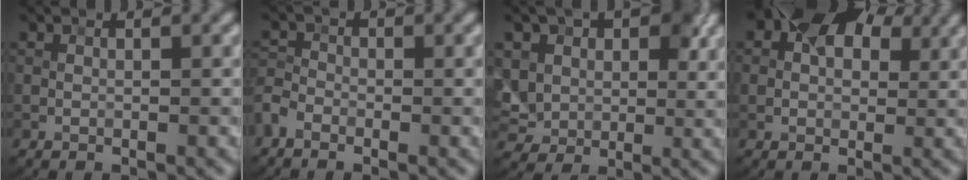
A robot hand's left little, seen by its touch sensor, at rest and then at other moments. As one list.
[{"total": 2.1, "force": [-1.6, 1.1, 0.8], "torque": [-0.018, 0.002, -0.045]}, {"total": 8.9, "force": [2.9, 7.0, 4.6], "torque": [-0.104, 0.022, 0.040]}, {"total": 6.5, "force": [2.3, 4.6, 4.0], "torque": [-0.051, 0.018, 0.015]}]